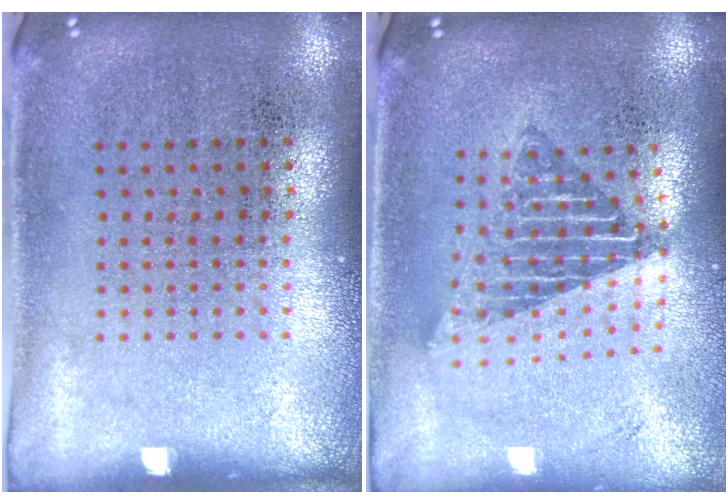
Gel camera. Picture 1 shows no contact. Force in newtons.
{"total": 1.7, "press": 1.4, "slide": 0.9}